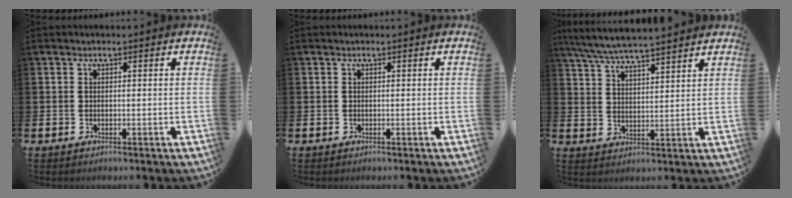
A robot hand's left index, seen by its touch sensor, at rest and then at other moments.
{"total": 0.0}
{"total": 6.4, "force": [6.1, 0.2, 1.8], "torque": [-0.059, -0.029, 0.110]}